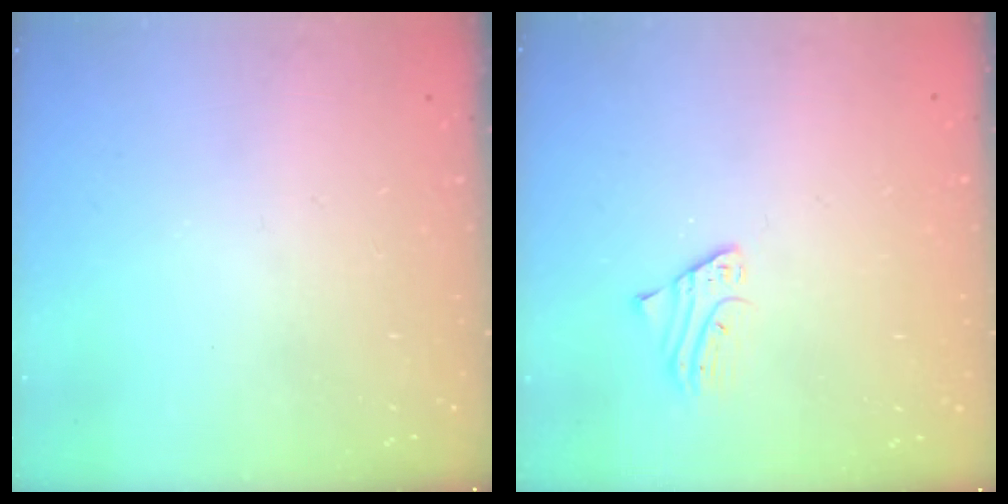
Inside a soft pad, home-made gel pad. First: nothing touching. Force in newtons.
{"total": 2.7, "press": 2.7, "slide": 0.1}